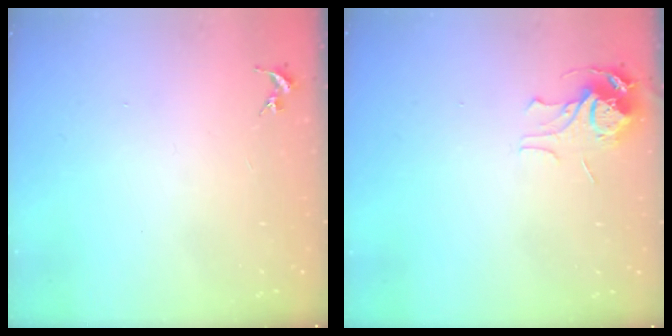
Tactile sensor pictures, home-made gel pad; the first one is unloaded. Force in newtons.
{"total": 7.1, "press": 7.1, "slide": 0.2}